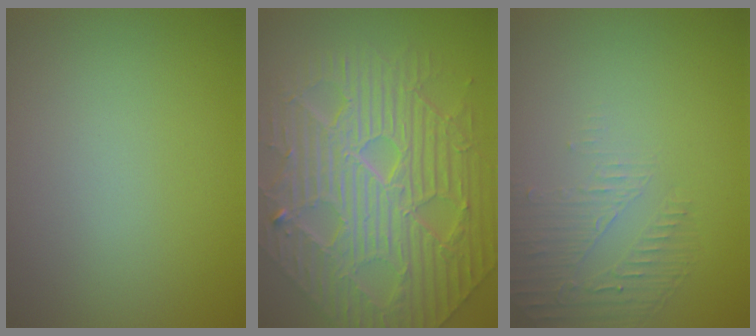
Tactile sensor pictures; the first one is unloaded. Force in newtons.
{"total": 10.8, "press": 7.4, "slide": 7.9}
{"total": 1.7, "press": 0.8, "slide": 1.5}